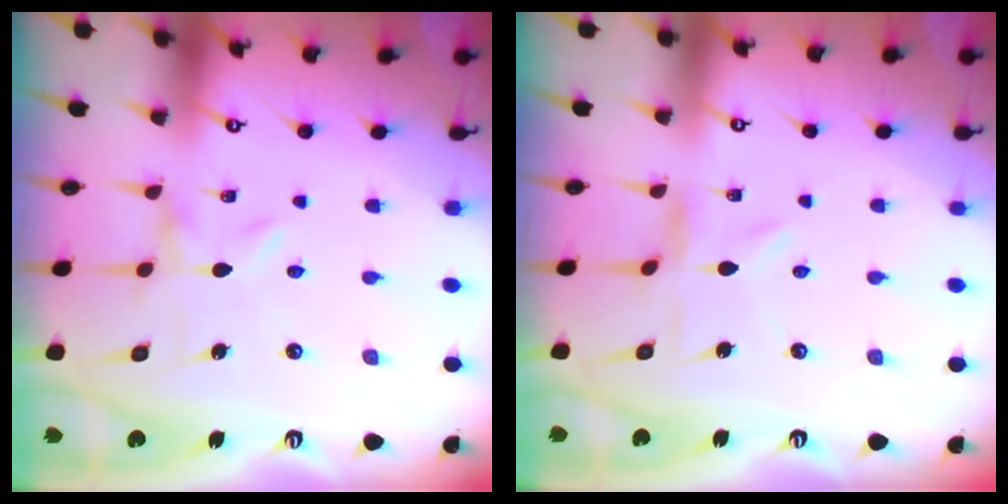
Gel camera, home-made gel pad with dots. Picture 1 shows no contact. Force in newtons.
{"total": 1.4, "press": 1.4, "slide": 0.3}